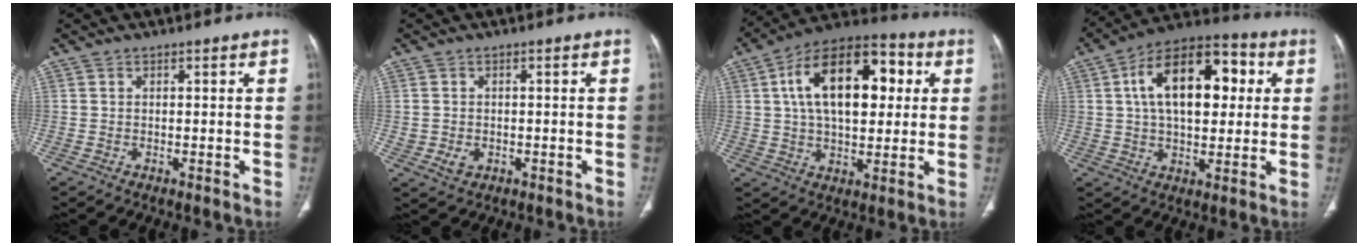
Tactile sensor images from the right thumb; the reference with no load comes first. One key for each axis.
{"total": 3.1, "fx": -0.6, "fy": 2.6, "fz": 1.5, "tx": -0.022, "ty": 0.002, "tz": 0.000}
{"total": 20.9, "fx": 4.7, "fy": 11.5, "fz": 16.8, "tx": -0.242, "ty": 0.018, "tz": 0.064}
{"total": 19.2, "fx": 4.2, "fy": 10.7, "fz": 15.4, "tx": -0.218, "ty": 0.021, "tz": 0.057}